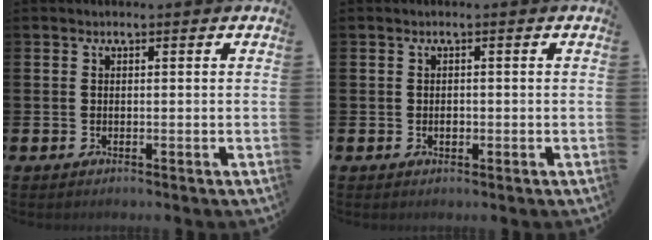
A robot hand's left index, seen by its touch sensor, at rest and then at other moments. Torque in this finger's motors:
{"motor_torque": [0.03, 0.00, 0.00, 0.04]}